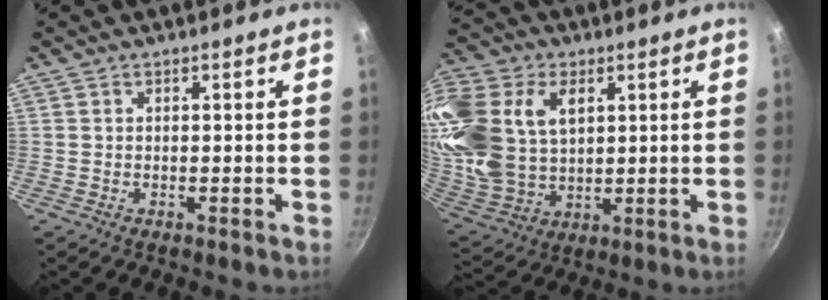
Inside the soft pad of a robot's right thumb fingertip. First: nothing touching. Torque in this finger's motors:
{"motor_torque": [1.34, 3.67, 0.48, -0.12, 0.24]}